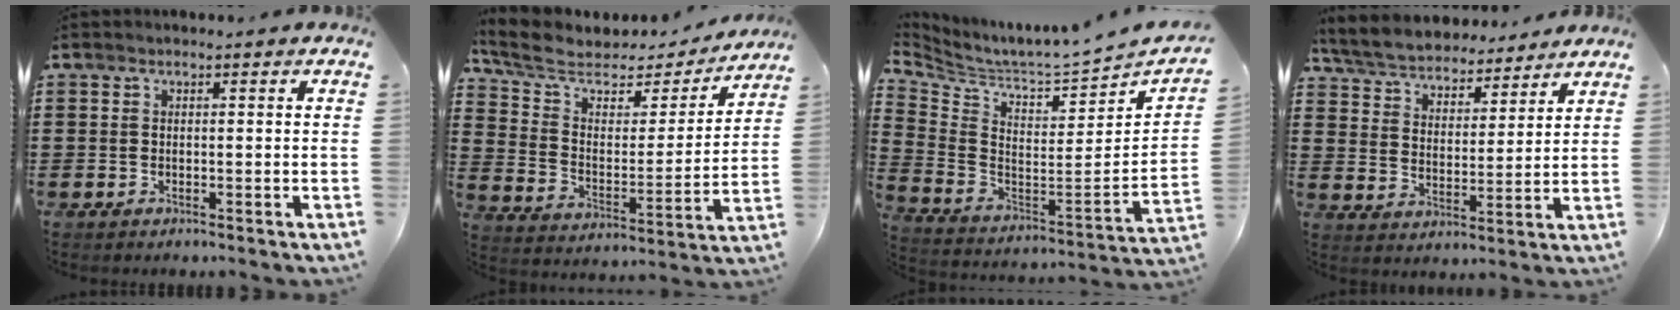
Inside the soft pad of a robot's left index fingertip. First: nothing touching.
{"total": 6.2, "force": [4.7, 2.9, 2.8], "torque": [-0.081, -0.028, 0.078]}
{"total": 3.5, "force": [3.3, -0.5, 0.7], "torque": [-0.040, -0.060, 0.047]}
{"total": 5.3, "force": [5.2, 0.6, 0.4], "torque": [-0.038, -0.034, 0.090]}